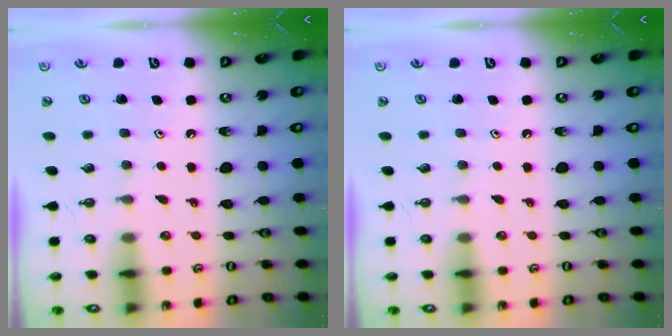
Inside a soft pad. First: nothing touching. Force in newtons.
{"total": 0.0}